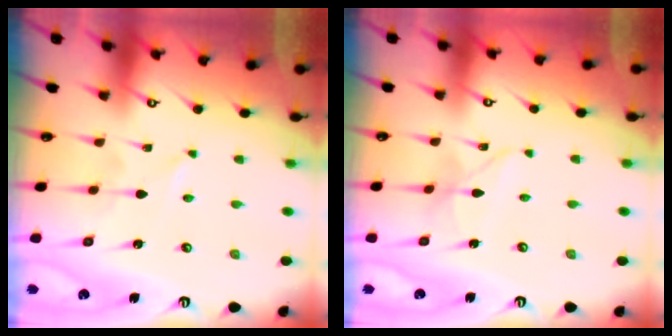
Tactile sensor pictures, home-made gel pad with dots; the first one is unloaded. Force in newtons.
{"total": 4.9, "press": 4.9, "slide": 0.3}